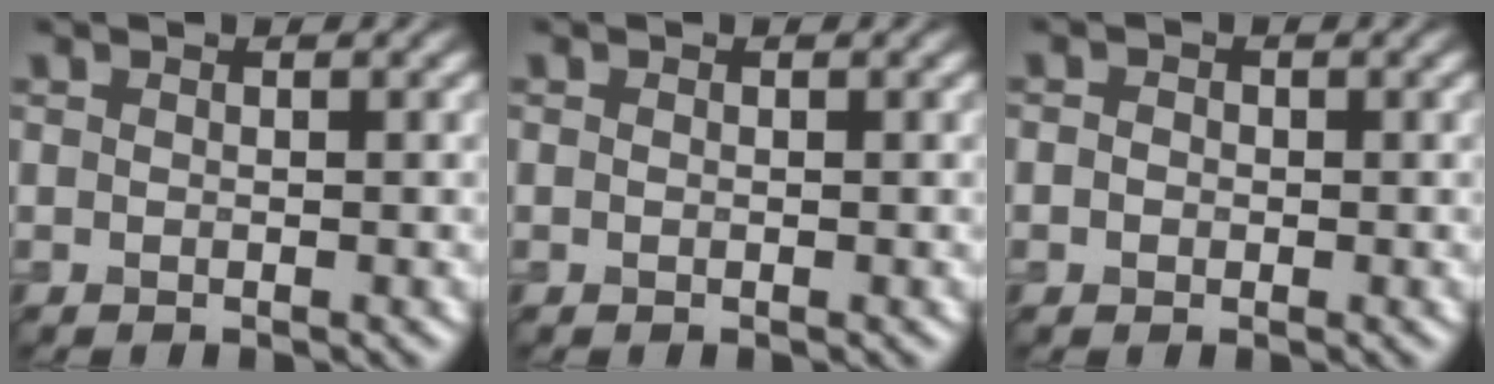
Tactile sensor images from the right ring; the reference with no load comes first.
{"total": 0.0}
{"total": 1.4, "force": [0.1, 1.2, 0.6], "torque": [-0.008, 0.003, -0.012]}